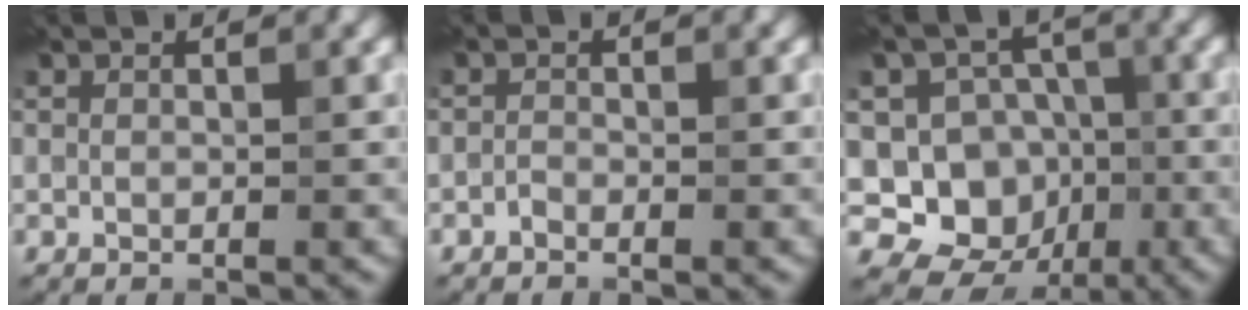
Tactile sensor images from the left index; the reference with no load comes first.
{"total": 0.7, "force": [-0.7, -0.1, -0.1], "torque": [-0.001, 0.003, -0.010]}
{"total": 10.3, "force": [-2.6, 9.3, 3.7], "torque": [-0.074, 0.033, -0.059]}